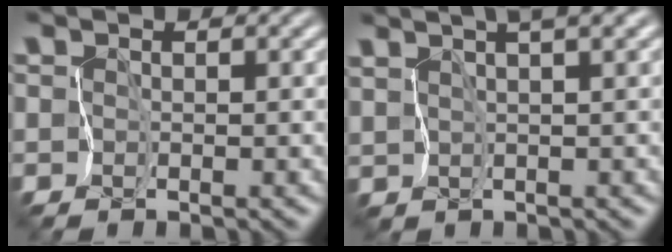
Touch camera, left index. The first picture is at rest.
{"total": 4.2, "force": [3.0, 0.2, 2.9], "torque": [-0.050, 0.017, 0.053]}